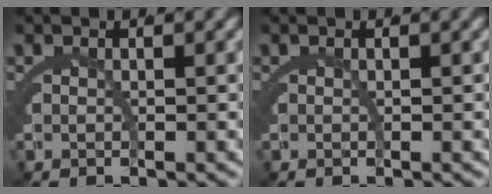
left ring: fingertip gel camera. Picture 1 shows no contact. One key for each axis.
{"total": 0.0}